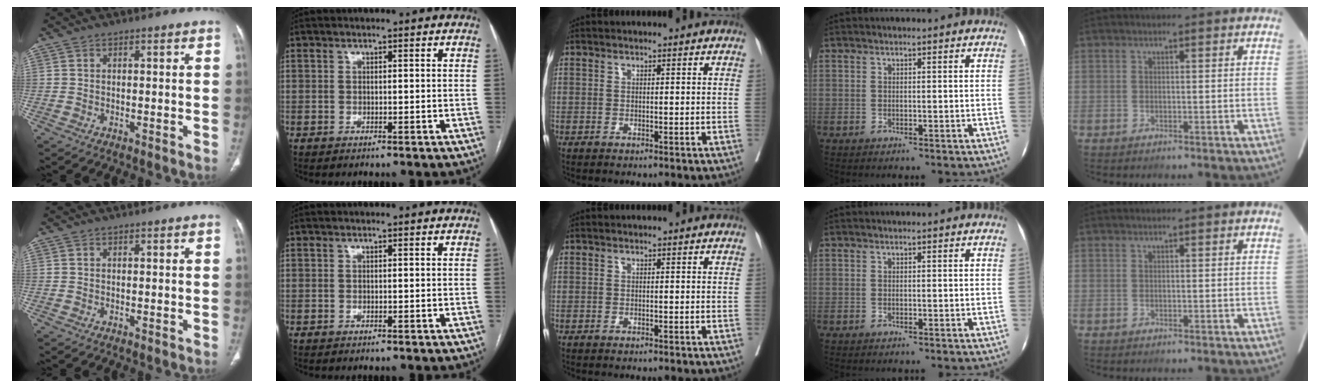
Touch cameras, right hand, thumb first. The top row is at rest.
{}